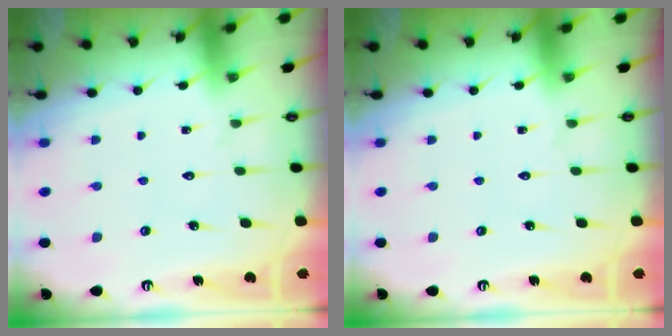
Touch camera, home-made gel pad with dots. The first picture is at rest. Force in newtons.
{"total": 0.0}